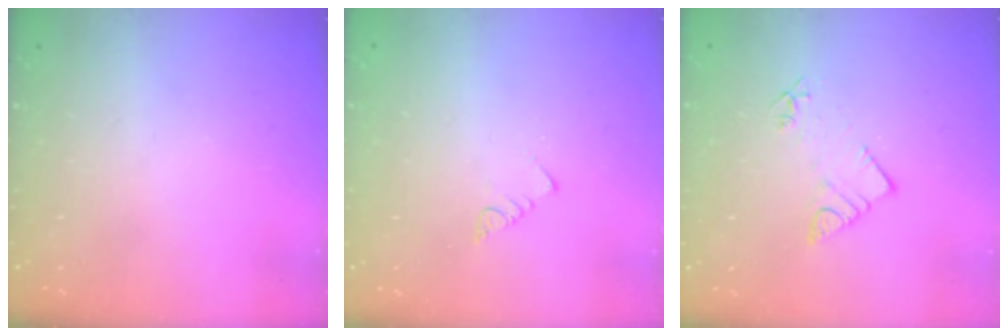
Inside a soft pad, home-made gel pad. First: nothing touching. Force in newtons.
{"total": 2.8, "press": 2.7, "slide": 0.3}
{"total": 7.3, "press": 7.3, "slide": 0.5}